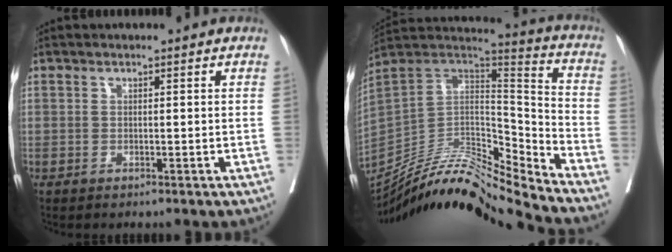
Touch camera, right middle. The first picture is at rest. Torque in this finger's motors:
{"motor_torque": [0.26, -1.47, -0.07, 0.03]}